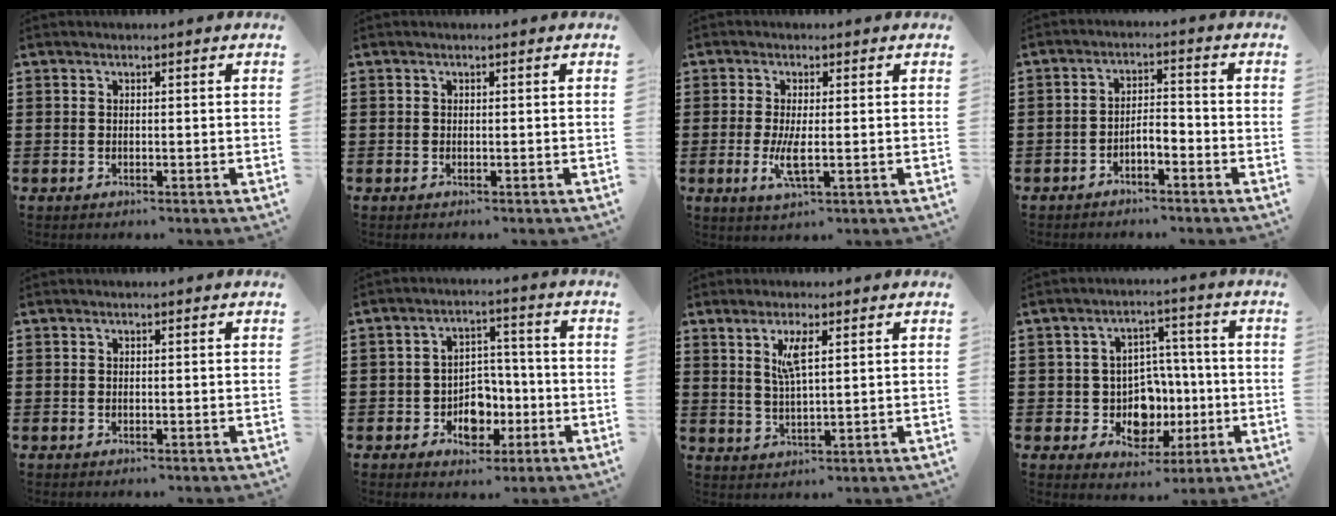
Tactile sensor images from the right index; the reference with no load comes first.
{"total": 0.0}
{"total": 4.3, "force": [-0.8, 0.9, 4.1], "torque": [-0.085, -0.010, -0.017]}
{"total": 2.5, "force": [-2.2, 0.5, 1.1], "torque": [-0.025, 0.006, -0.046]}
{"total": 0.0}
{"total": 5.6, "force": [-2.0, 4.4, 2.8], "torque": [-0.049, 0.008, -0.033]}
{"total": 4.3, "force": [2.0, 0.9, 3.7], "torque": [-0.079, 0.004, 0.033]}
{"total": 8.0, "force": [-0.8, 6.7, 4.2], "torque": [-0.072, 0.002, -0.004]}